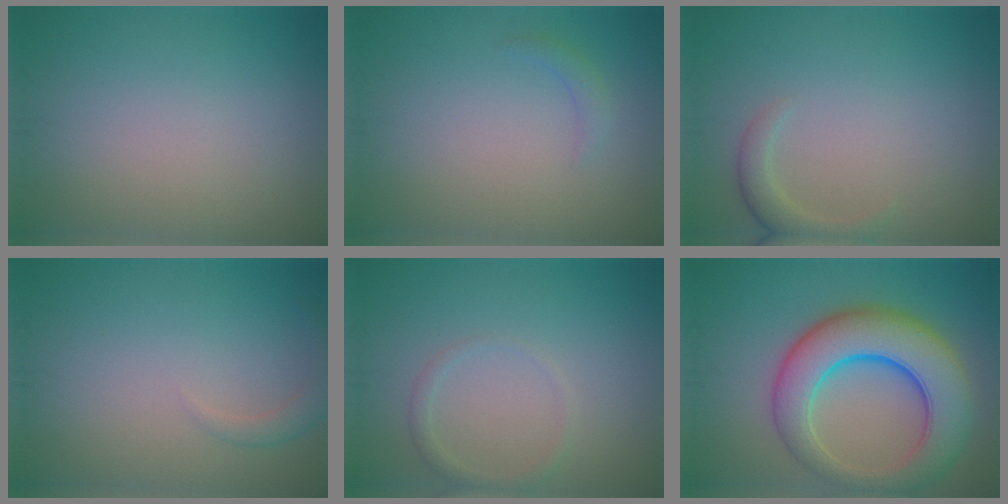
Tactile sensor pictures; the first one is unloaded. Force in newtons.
{"total": 1.0, "press": 1.0, "slide": 0.1}
{"total": 2.2, "press": 2.2, "slide": 0.2}
{"total": 1.5, "press": 1.5, "slide": 0.1}
{"total": 1.3, "press": 1.3, "slide": 0.0}
{"total": 10.1, "press": 10.1, "slide": 0.4}